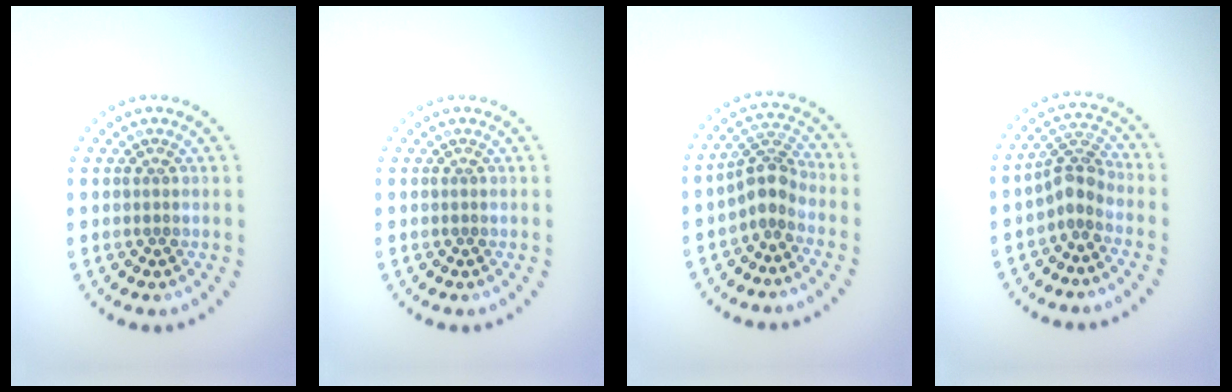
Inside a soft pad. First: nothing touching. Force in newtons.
{"total": 0.0}
{"total": 2.7, "press": 2.1, "slide": 1.8}
{"total": 2.8, "press": 2.1, "slide": 1.8}